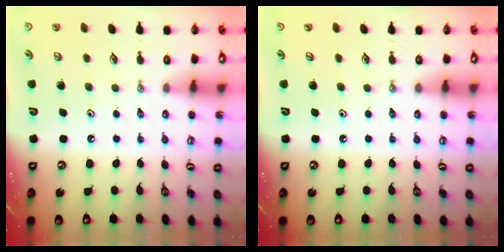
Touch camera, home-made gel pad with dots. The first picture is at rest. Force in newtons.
{"total": 0.0}